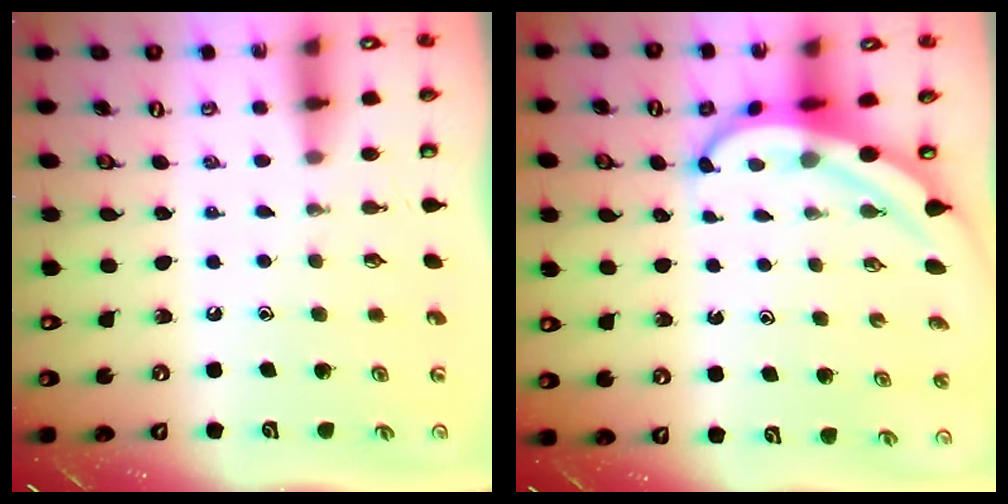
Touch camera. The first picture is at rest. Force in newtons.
{"total": 5.2, "press": 5.2, "slide": 0.8}